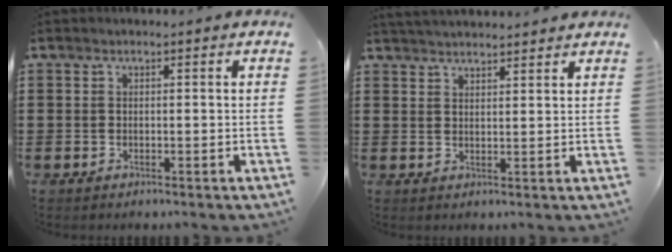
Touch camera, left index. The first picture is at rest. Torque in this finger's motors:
{"motor_torque": [2.14, 0.00, 0.23, 0.06]}